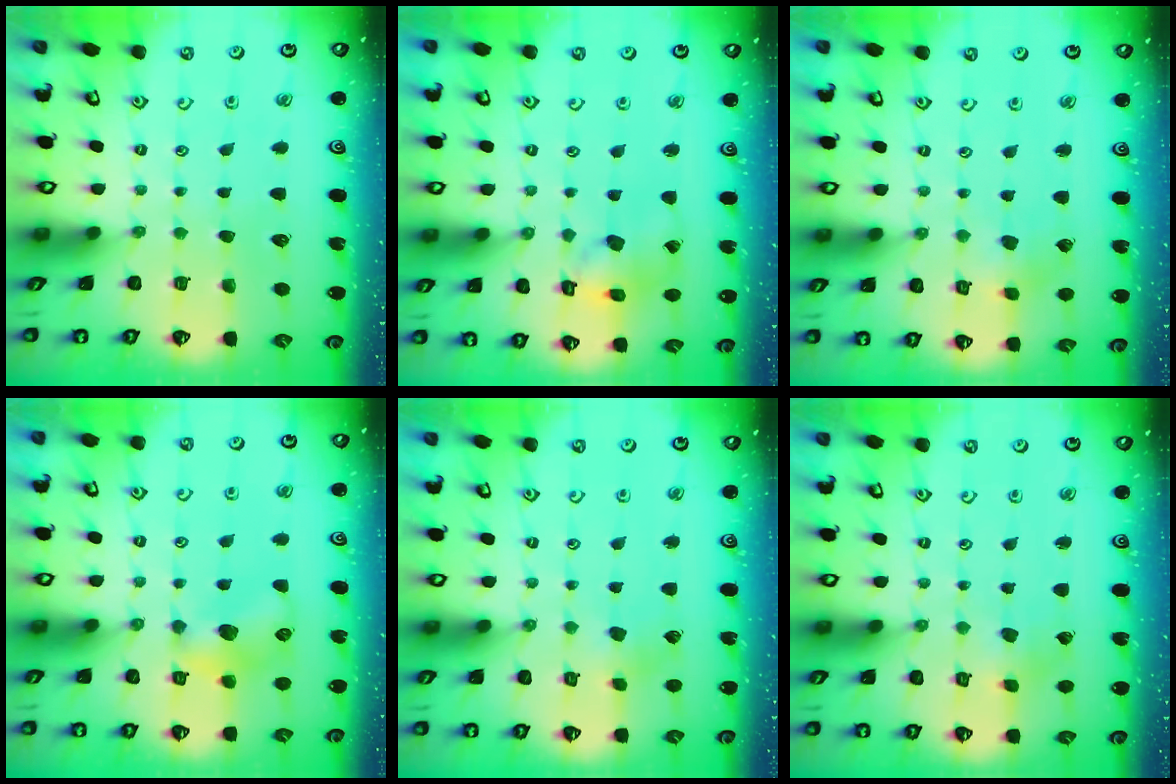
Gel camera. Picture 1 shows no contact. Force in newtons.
{"total": 8.9, "press": 8.8, "slide": 1.0}
{"total": 2.8, "press": 2.8, "slide": 0.3}
{"total": 9.8, "press": 9.8, "slide": 0.7}
{"total": 2.4, "press": 2.2, "slide": 0.9}
{"total": 0.7, "press": 0.7, "slide": 0.1}